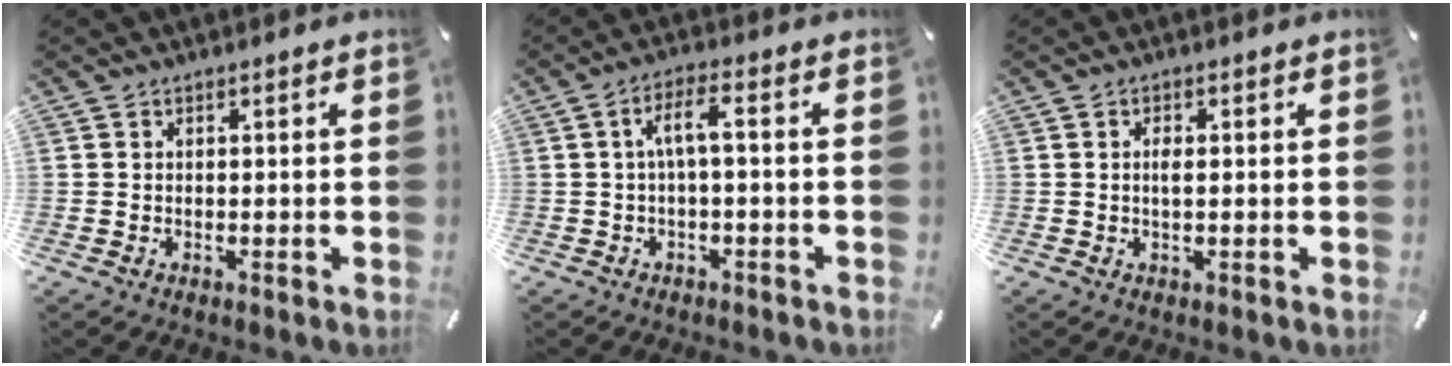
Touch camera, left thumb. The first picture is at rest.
{"total": 5.8, "force": [-0.2, 1.6, 5.6], "torque": [-0.112, 0.010, -0.008]}
{"total": 2.0, "force": [0.1, 0.7, 1.9], "torque": [-0.037, 0.001, 0.000]}